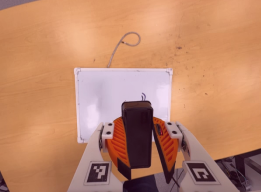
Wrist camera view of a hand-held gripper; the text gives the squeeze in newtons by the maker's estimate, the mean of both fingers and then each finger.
{"total": 8.8, "left": 8.6, "right": 8.9}